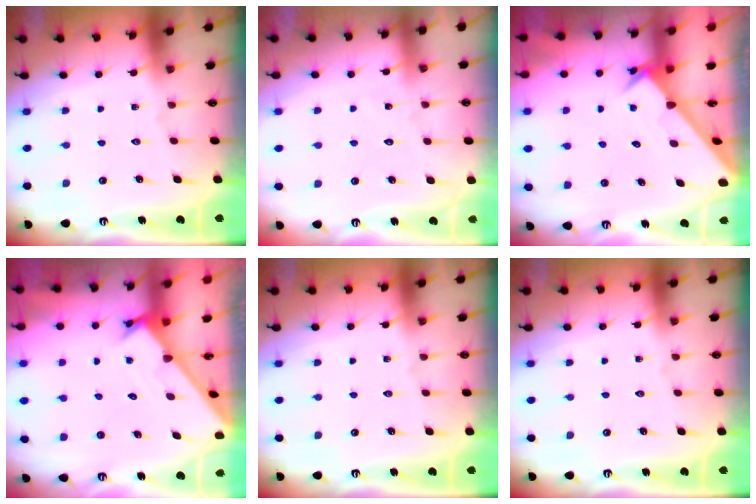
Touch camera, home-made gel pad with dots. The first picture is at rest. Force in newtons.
{"total": 5.5, "press": 5.5, "slide": 0.5}
{"total": 2.7, "press": 2.6, "slide": 0.2}
{"total": 1.7, "press": 1.7, "slide": 0.1}
{"total": 0.0}
{"total": 0.0}